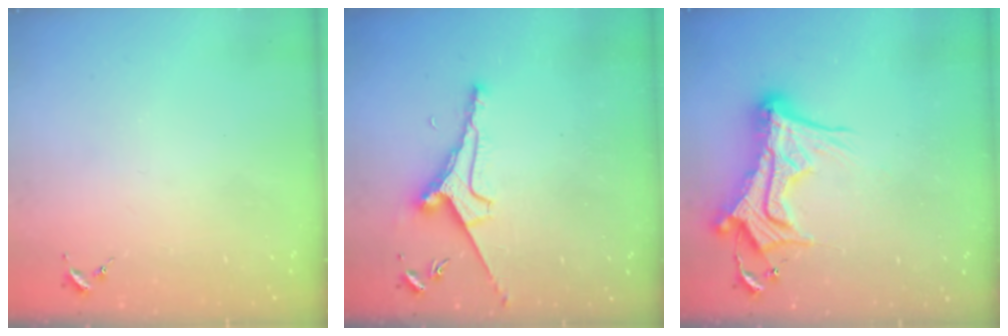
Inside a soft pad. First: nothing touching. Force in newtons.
{"total": 7.6, "press": 7.5, "slide": 0.9}
{"total": 23.8, "press": 23.7, "slide": 2.2}